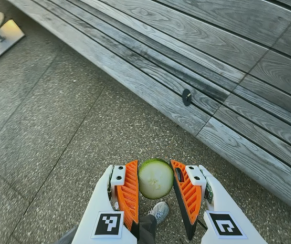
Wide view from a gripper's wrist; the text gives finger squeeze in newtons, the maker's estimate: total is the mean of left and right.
{"total": 11.0, "left": 11.5, "right": 10.6}